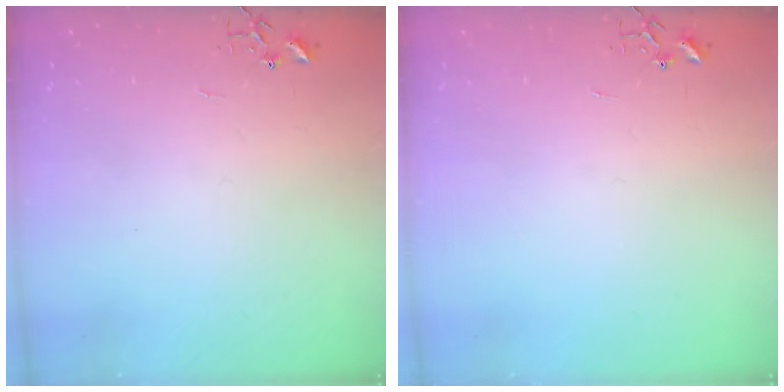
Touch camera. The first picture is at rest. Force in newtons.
{"total": 0.0}